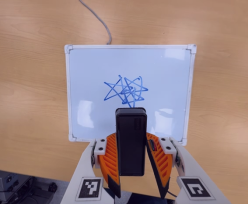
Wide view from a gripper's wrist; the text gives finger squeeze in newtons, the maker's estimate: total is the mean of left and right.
{"total": 5.1, "left": 4.8, "right": 5.4}